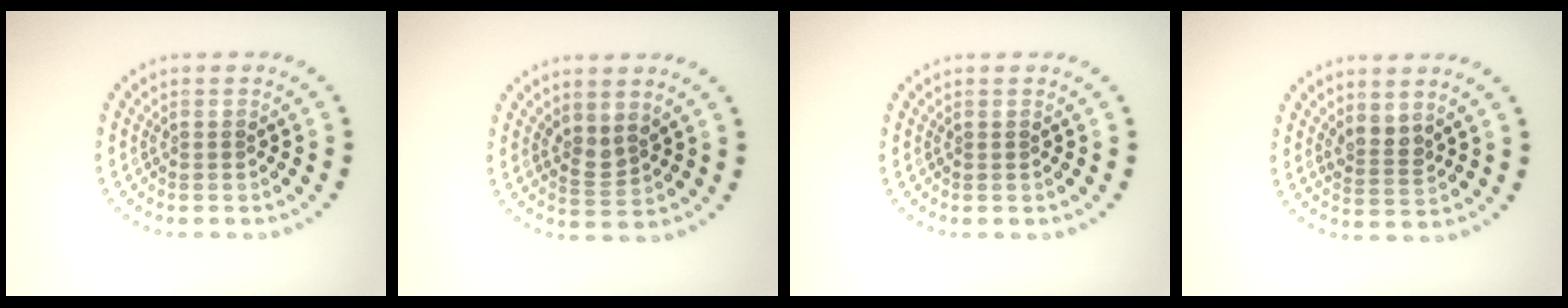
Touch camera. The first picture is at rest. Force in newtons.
{"total": 1.9, "press": 1.4, "slide": 1.2}
{"total": 0.0}
{"total": 2.0, "press": 1.7, "slide": 1.1}